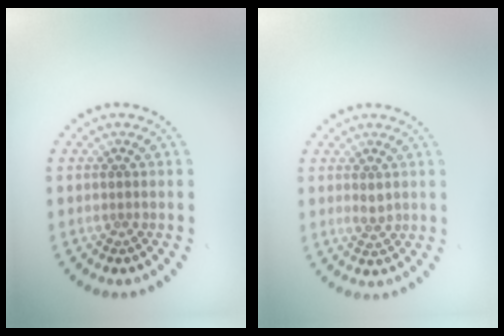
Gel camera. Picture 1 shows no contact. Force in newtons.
{"total": 1.2, "press": 1.2, "slide": 0.2}